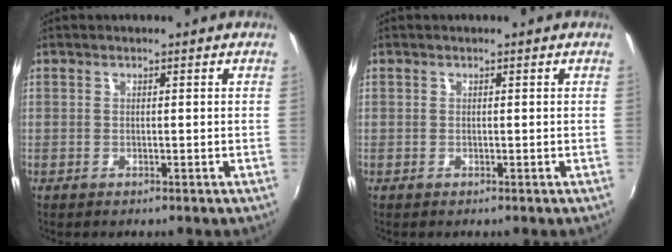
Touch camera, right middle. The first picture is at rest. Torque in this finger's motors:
{"motor_torque": [0.00, -0.01, -0.07, 0.00]}